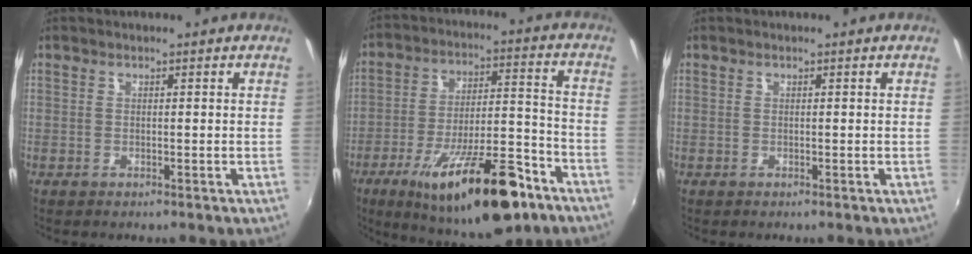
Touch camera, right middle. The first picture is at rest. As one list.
[{"total": 22.2, "force": [-13.4, 6.7, 16.4], "torque": [-0.268, -0.020, -0.201]}, {"total": 0.0}]